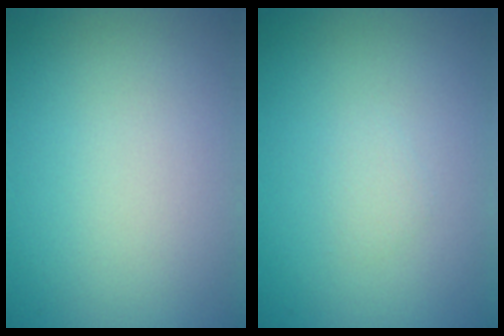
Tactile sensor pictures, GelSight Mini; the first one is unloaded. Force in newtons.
{"total": 0.7, "press": 0.7, "slide": 0.1}